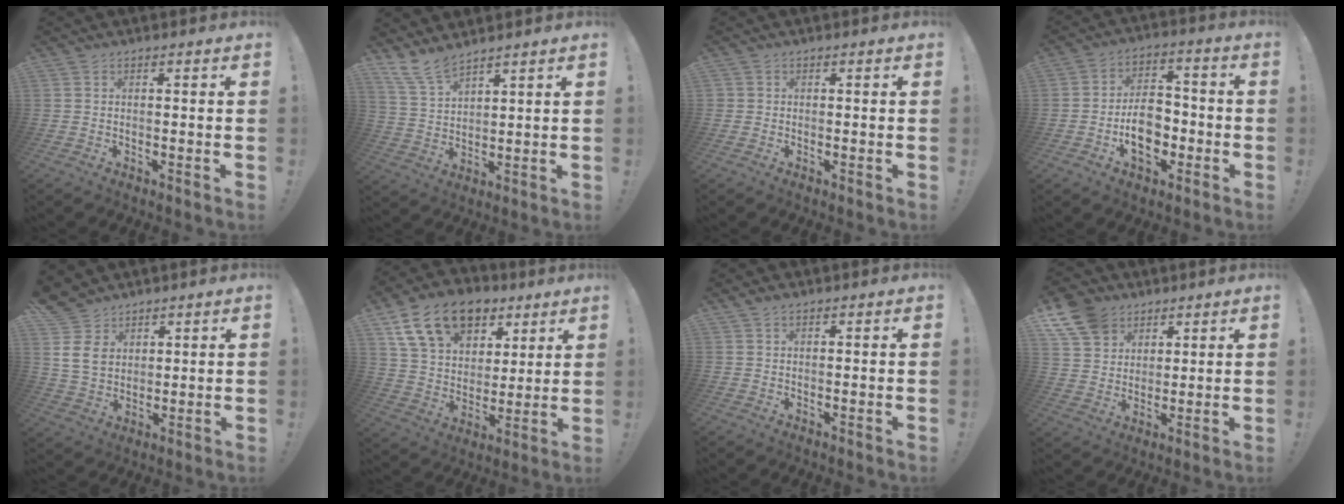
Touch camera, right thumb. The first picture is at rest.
{"total": 7.9, "force": [7.0, 2.1, 3.0], "torque": [-0.072, -0.039, 0.138]}
{"total": 0.8, "force": [0.1, 0.8, 0.1], "torque": [-0.003, 0.003, 0.002]}
{"total": 11.9, "force": [-3.5, 8.6, 7.4], "torque": [-0.113, 0.025, -0.057]}
{"total": 10.0, "force": [5.1, 7.5, 4.1], "torque": [-0.076, -0.030, 0.106]}
{"total": 18.9, "force": [10.6, 12.4, 9.4], "torque": [-0.156, -0.053, 0.202]}
{"total": 1.3, "force": [1.0, 0.6, 0.7], "torque": [-0.011, -0.001, 0.018]}
{"total": 11.7, "force": [7.0, 8.6, 3.9], "torque": [-0.076, -0.041, 0.141]}